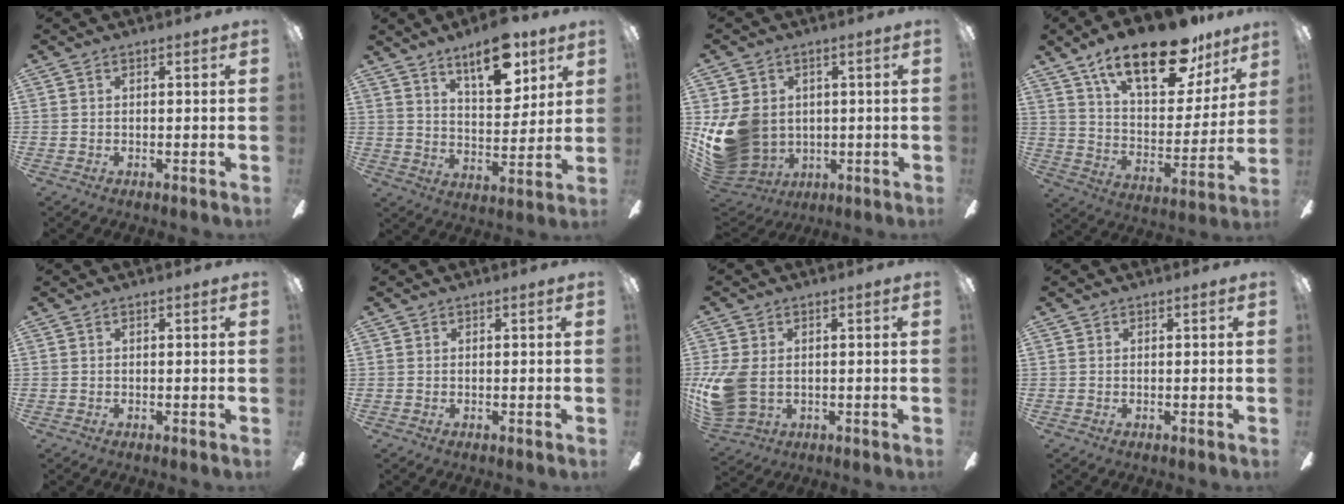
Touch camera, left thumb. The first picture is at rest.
{"total": 13.9, "force": [9.3, 5.6, 8.6], "torque": [-0.123, -0.042, 0.158]}
{"total": 14.8, "force": [-0.2, 12.4, 8.1], "torque": [-0.180, -0.005, 0.004]}
{"total": 23.0, "force": [15.8, 9.2, 14.0], "torque": [-0.222, -0.096, 0.270]}
{"total": 0.0}
{"total": 0.0}
{"total": 9.6, "force": [-0.2, 6.7, 6.9], "torque": [-0.161, 0.003, 0.002]}
{"total": 0.0}